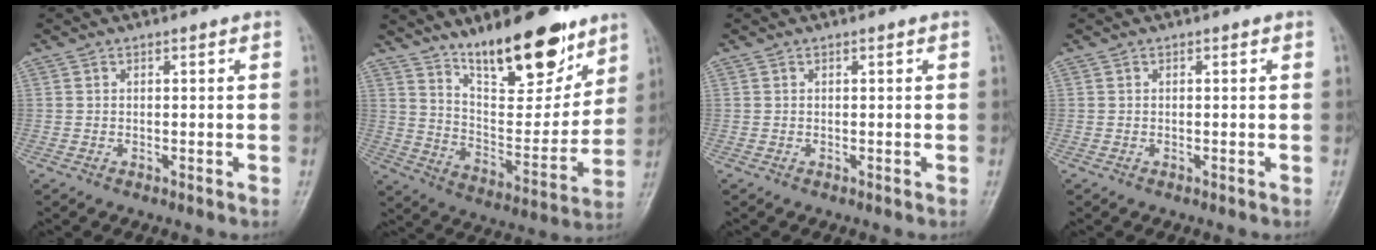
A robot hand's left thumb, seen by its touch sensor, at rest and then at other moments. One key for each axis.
{"total": 19.8, "fx": 13.7, "fy": 7.0, "fz": 12.5, "tx": -0.142, "ty": -0.089, "tz": 0.231}
{"total": 0.0}
{"total": 0.0}